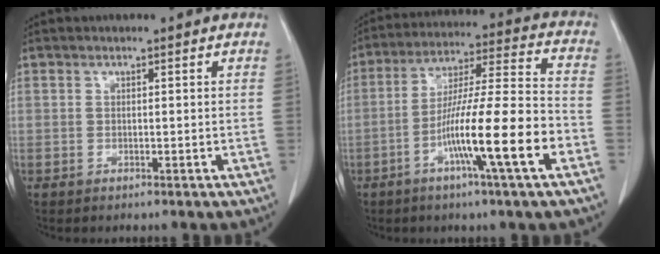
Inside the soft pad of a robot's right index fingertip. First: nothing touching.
{"total": 15.6, "force": [-6.1, -0.4, 14.3], "torque": [-0.249, -0.003, -0.106]}